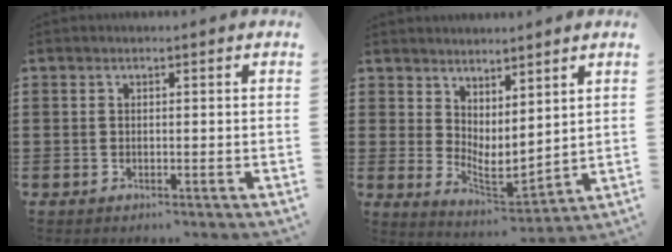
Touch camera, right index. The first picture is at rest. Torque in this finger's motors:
{"motor_torque": [0.25, 0.27, 0.17, 0.04]}